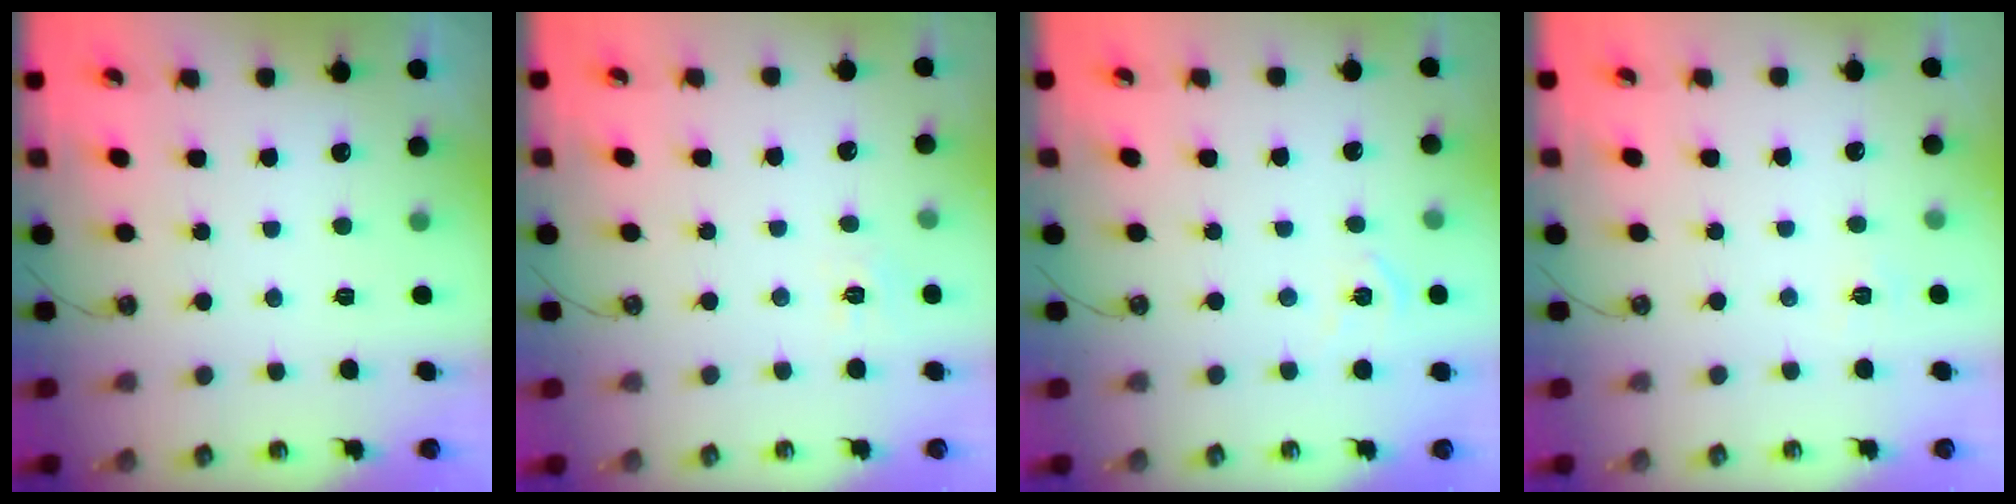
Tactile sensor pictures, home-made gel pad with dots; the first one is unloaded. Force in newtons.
{"total": 6.2, "press": 6.2, "slide": 0.7}
{"total": 5.3, "press": 5.2, "slide": 0.6}
{"total": 2.3, "press": 2.3, "slide": 0.3}